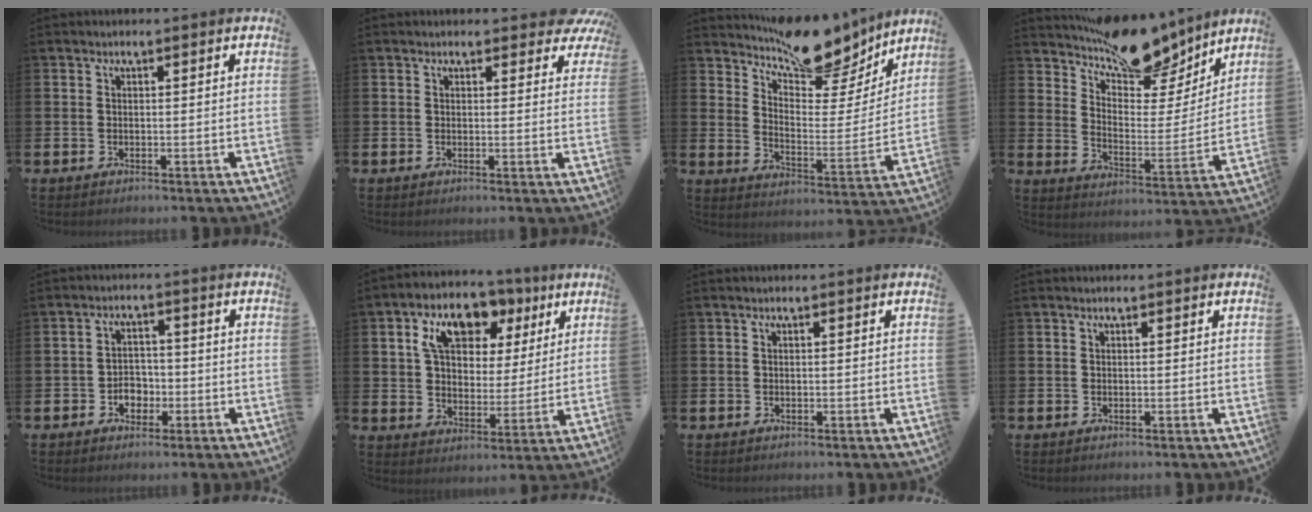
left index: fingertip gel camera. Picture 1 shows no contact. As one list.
[{"total": 1.8, "force": [1.5, 0.9, 0.4], "torque": [0.005, -0.004, 0.023]}, {"total": 10.6, "force": [9.5, 3.3, 3.5], "torque": [-0.069, -0.080, 0.164]}, {"total": 12.0, "force": [10.6, 4.1, 4.1], "torque": [-0.085, -0.080, 0.185]}, {"total": 3.3, "force": [-1.4, 2.5, 1.5], "torque": [-0.025, 0.001, -0.032]}, {"total": 10.4, "force": [6.6, 5.8, 5.5], "torque": [-0.113, -0.009, 0.113]}, {"total": 0.0}, {"total": 0.0}]